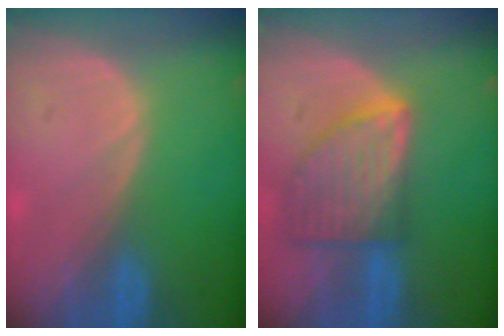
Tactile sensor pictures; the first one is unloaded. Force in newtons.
{"total": 8.3, "press": 7.5, "slide": 3.6}